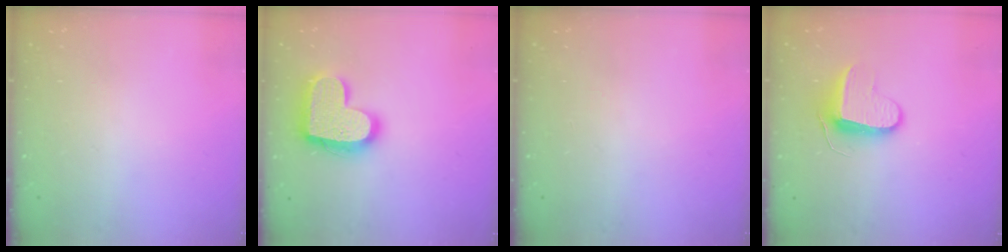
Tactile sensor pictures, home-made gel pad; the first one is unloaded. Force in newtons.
{"total": 18.5, "press": 18.5, "slide": 1.0}
{"total": 0.0}
{"total": 8.8, "press": 8.7, "slide": 0.5}